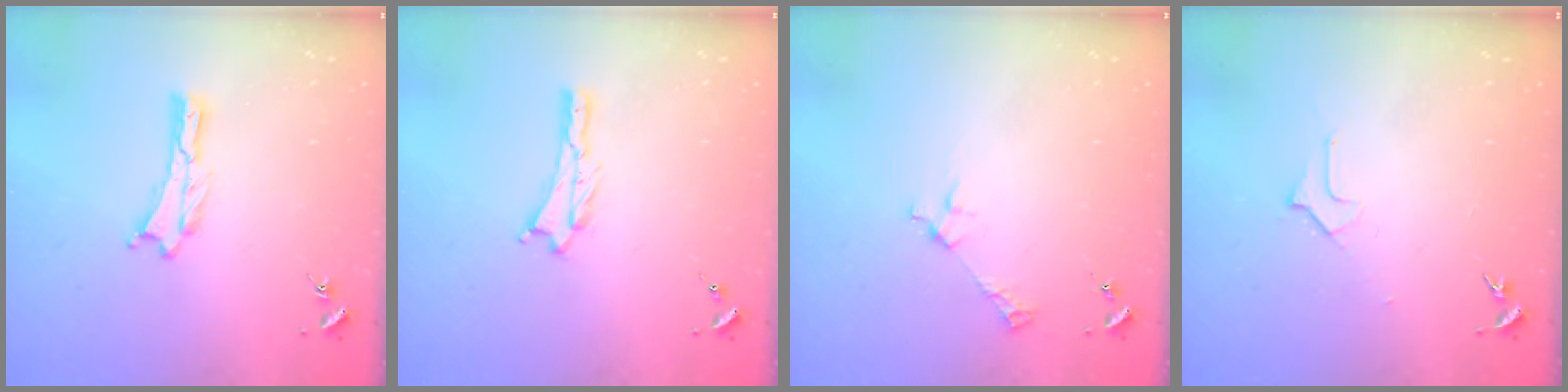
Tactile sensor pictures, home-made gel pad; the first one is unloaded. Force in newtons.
{"total": 0.9, "press": 0.9, "slide": 0.2}
{"total": 2.9, "press": 2.9, "slide": 0.2}
{"total": 1.6, "press": 1.6, "slide": 0.1}